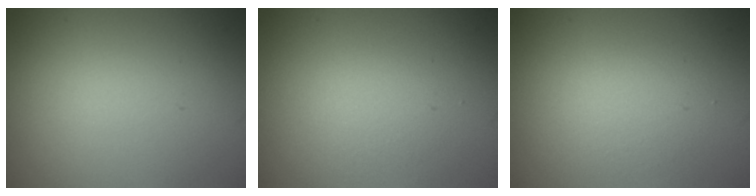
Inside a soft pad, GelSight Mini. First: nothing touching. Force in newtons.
{"total": 1.3, "press": 1.3, "slide": 0.1}
{"total": 2.1, "press": 2.1, "slide": 0.0}